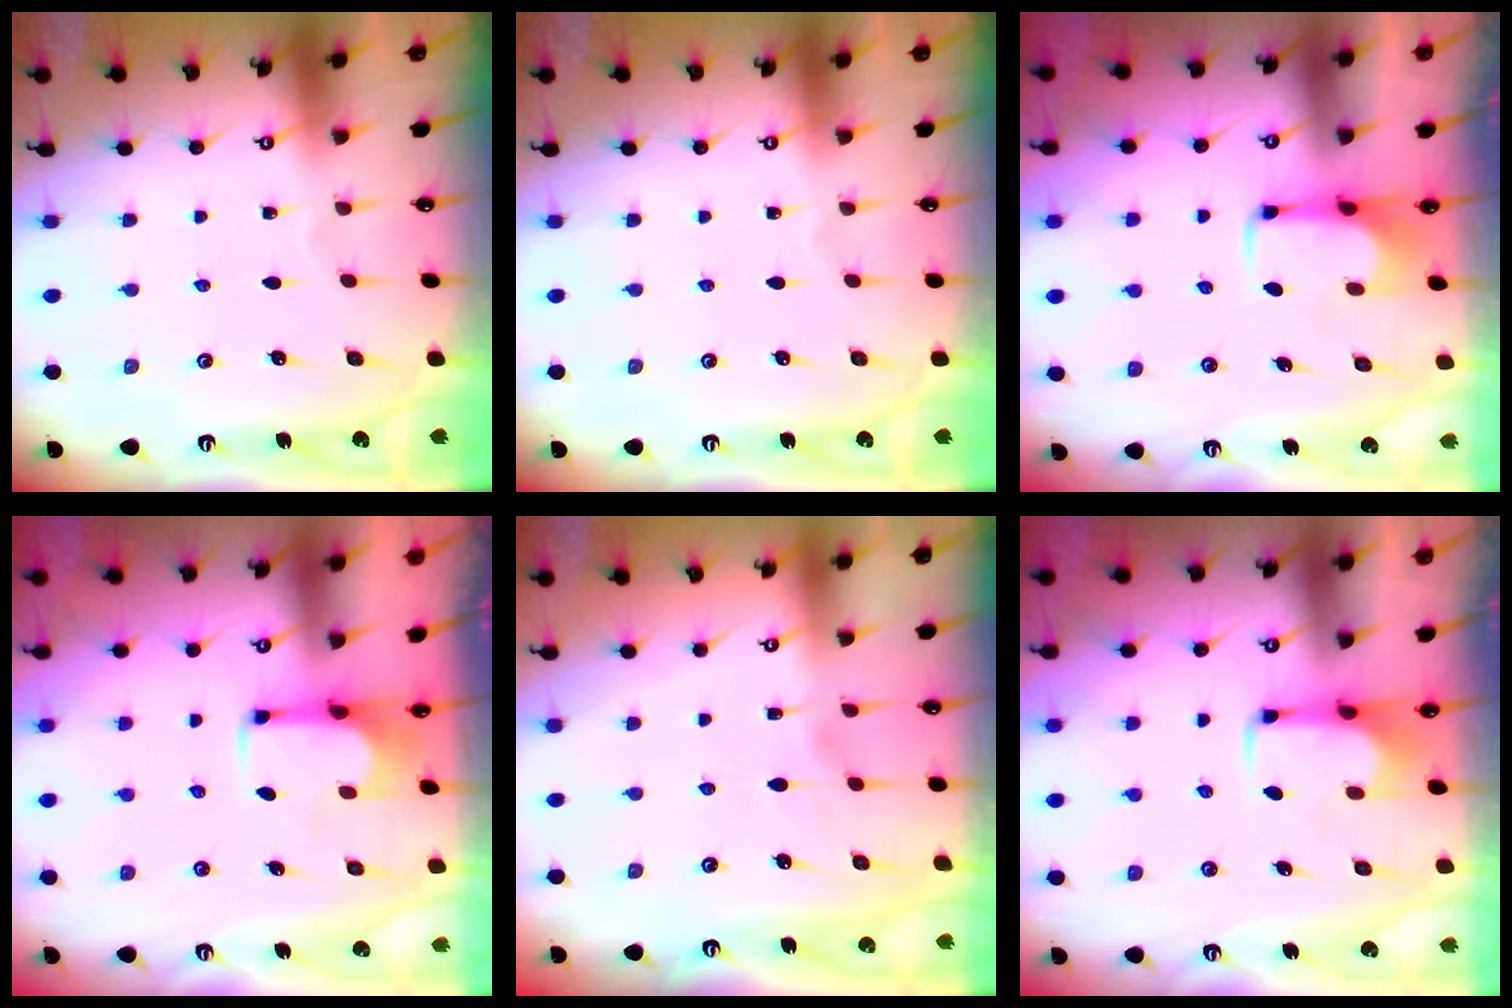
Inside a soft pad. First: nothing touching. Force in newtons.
{"total": 0.0}
{"total": 2.0, "press": 1.9, "slide": 0.4}
{"total": 3.7, "press": 3.6, "slide": 1.0}
{"total": 0.8, "press": 0.0, "slide": 0.8}
{"total": 2.0, "press": 1.9, "slide": 0.4}